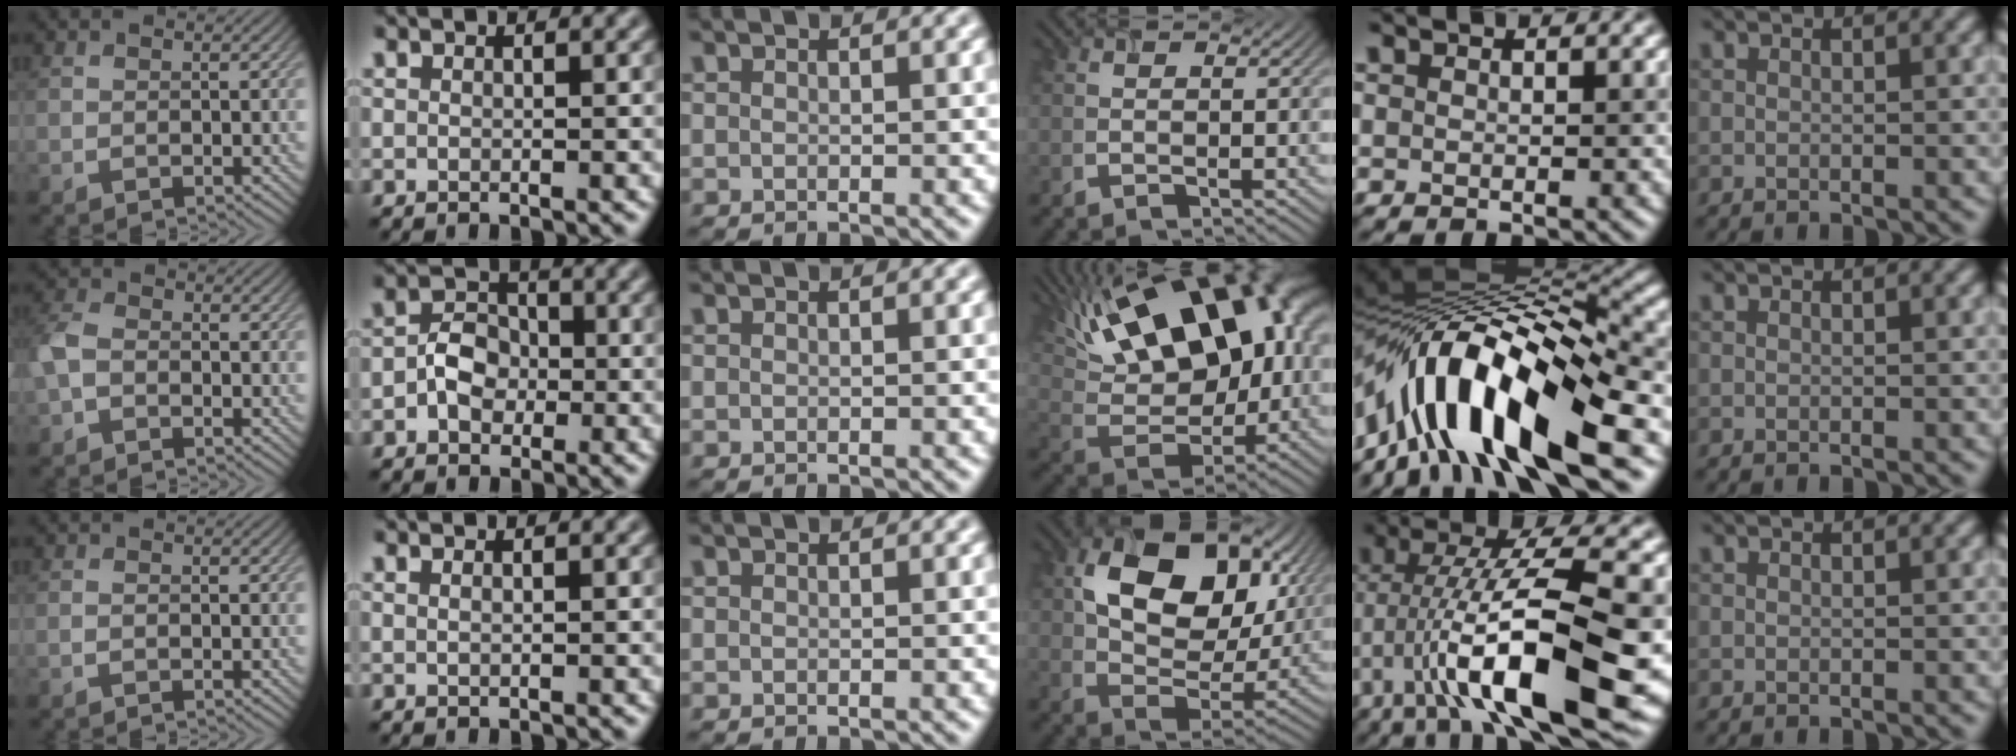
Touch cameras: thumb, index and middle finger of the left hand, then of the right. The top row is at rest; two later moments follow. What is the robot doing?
{"motion": "extract", "object": "airpods case & airpods"}